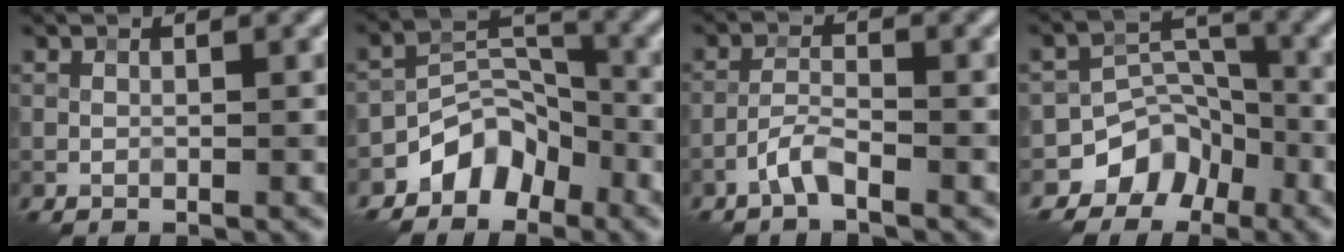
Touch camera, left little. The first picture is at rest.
{"total": 5.1, "force": [-3.4, 3.3, 2.0], "torque": [-0.016, 0.007, -0.067]}
{"total": 2.3, "force": [-1.6, 0.4, 1.6], "torque": [-0.033, 0.007, -0.038]}
{"total": 5.5, "force": [-3.5, 4.0, 1.2], "torque": [-0.002, 0.004, -0.063]}